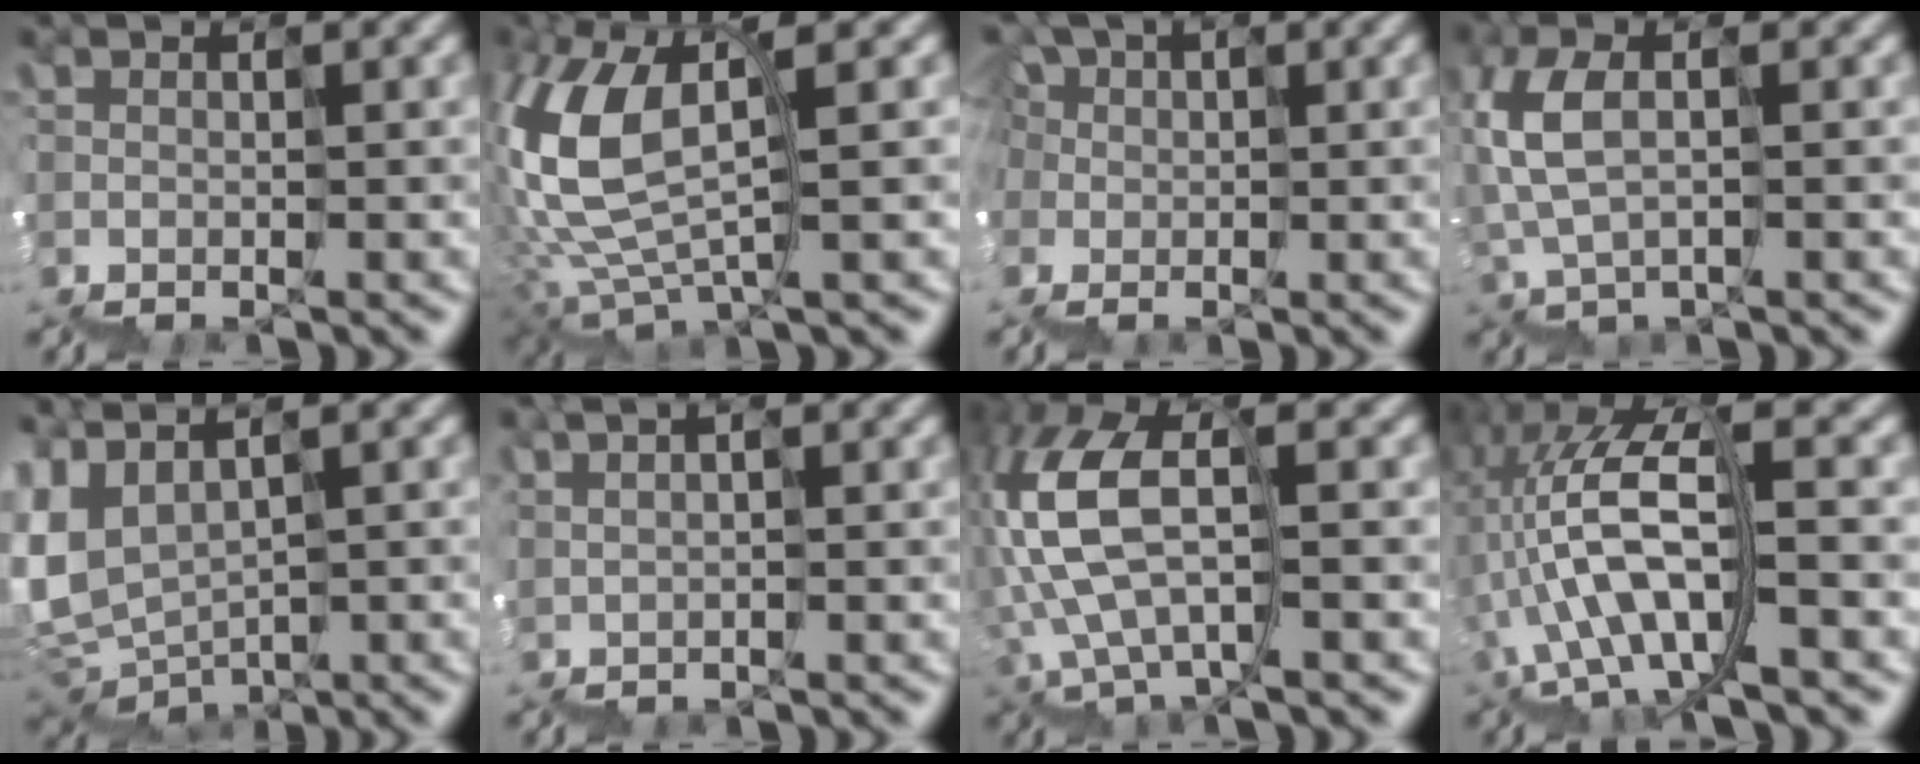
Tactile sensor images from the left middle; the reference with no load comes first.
{"total": 6.6, "force": [1.8, 2.5, 5.9], "torque": [-0.158, 0.014, 0.035]}
{"total": 4.9, "force": [-0.6, 4.0, 2.7], "torque": [-0.076, 0.005, -0.004]}
{"total": 2.8, "force": [1.4, 0.9, 2.2], "torque": [-0.078, 0.019, 0.026]}
{"total": 2.9, "force": [2.3, 1.2, 1.3], "torque": [-0.063, 0.020, 0.050]}
{"total": 1.6, "force": [0.7, 0.6, 1.3], "torque": [0.006, 0.010, 0.012]}
{"total": 6.2, "force": [0.7, 2.7, 5.5], "torque": [-0.147, 0.027, 0.010]}
{"total": 8.5, "force": [-1.7, 3.0, 7.8], "torque": [-0.162, 0.027, -0.025]}